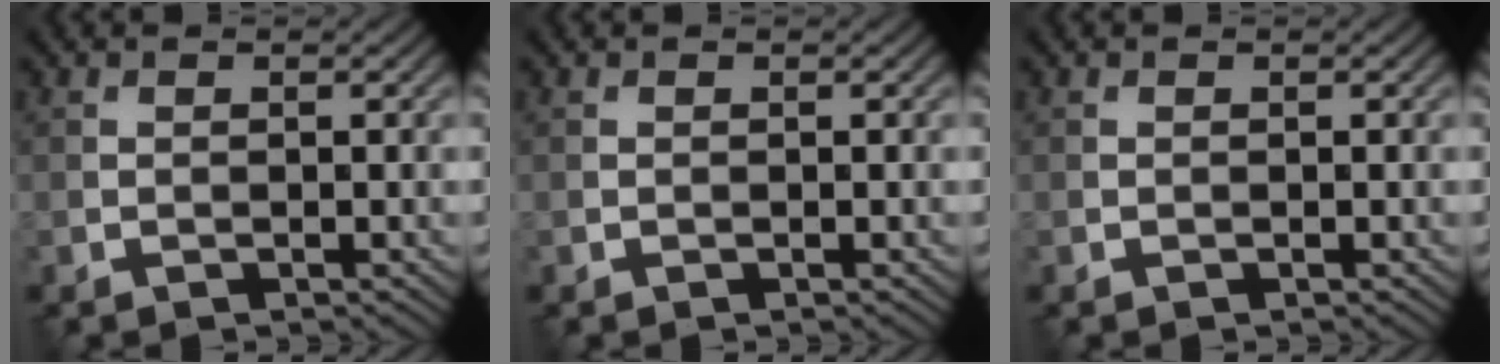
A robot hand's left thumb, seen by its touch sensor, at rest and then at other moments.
{"total": 0.0}
{"total": 0.0}